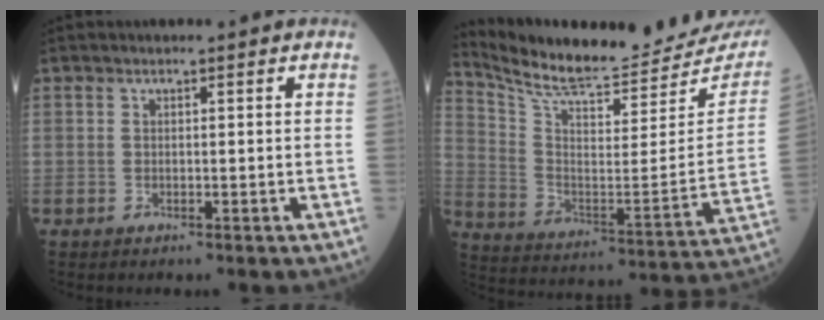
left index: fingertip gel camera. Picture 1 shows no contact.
{"total": 24.6, "force": [22.8, 3.2, 8.6], "torque": [-0.154, -0.086, 0.324]}